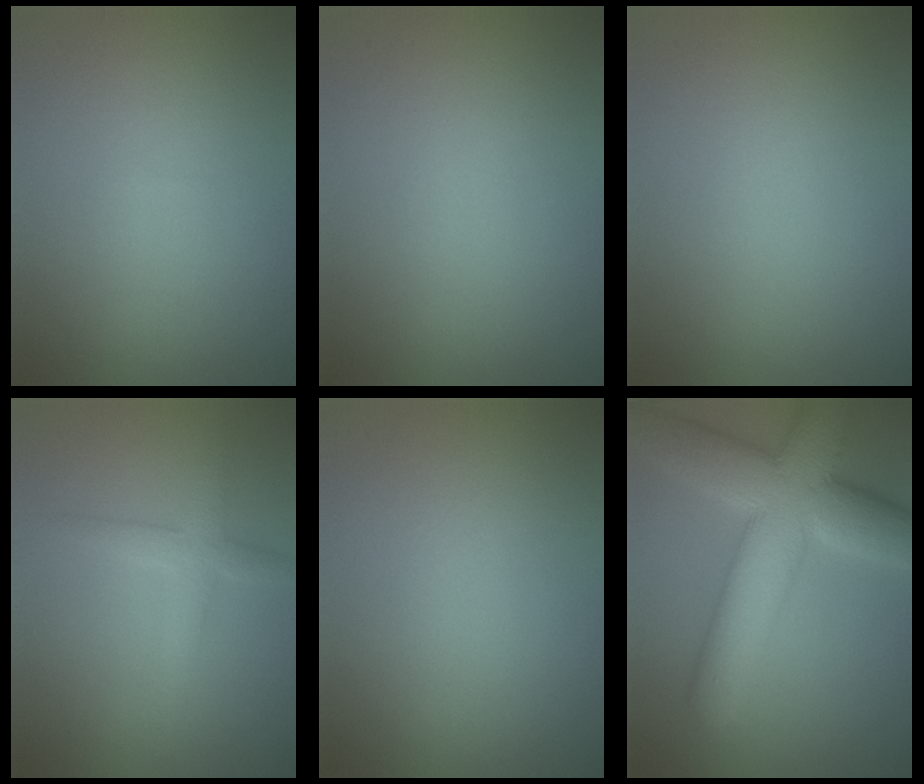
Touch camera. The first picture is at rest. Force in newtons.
{"total": 0.0}
{"total": 0.0}
{"total": 2.4, "press": 2.4, "slide": 0.1}
{"total": 0.0}
{"total": 11.2, "press": 11.2, "slide": 0.6}